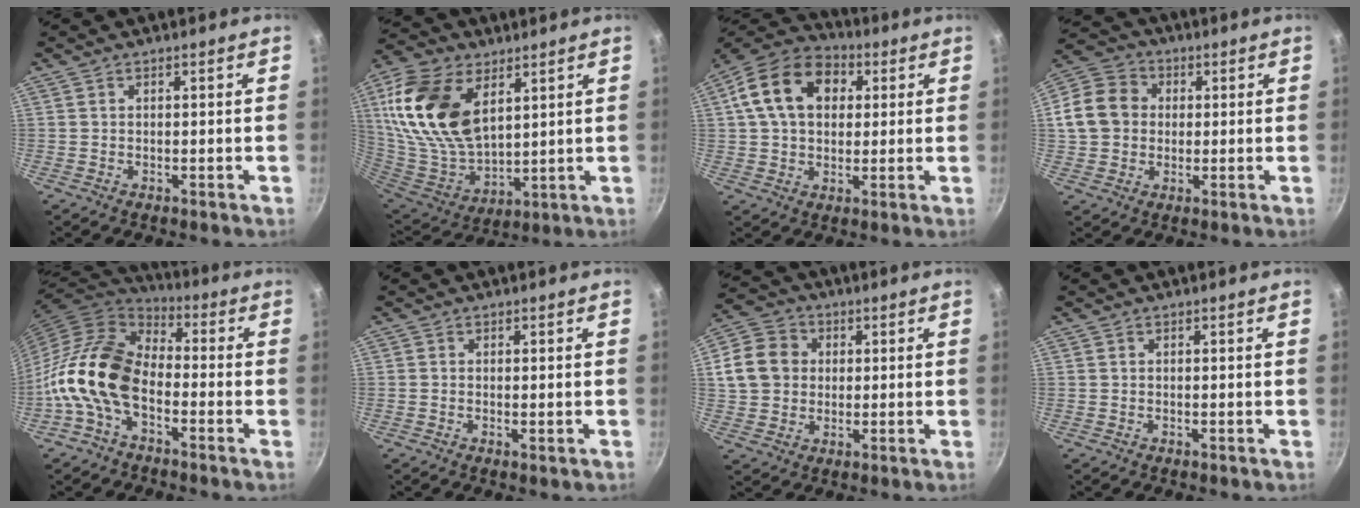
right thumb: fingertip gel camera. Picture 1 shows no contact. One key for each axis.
{"total": 21.6, "fx": 8.0, "fy": 12.9, "fz": 15.3, "tx": -0.286, "ty": -0.035, "tz": 0.162}
{"total": 16.3, "fx": 4.2, "fy": 11.7, "fz": 10.6, "tx": -0.165, "ty": 0.022, "tz": 0.056}
{"total": 11.6, "fx": 1.3, "fy": 9.9, "fz": 5.8, "tx": -0.082, "ty": 0.019, "tz": 0.008}
{"total": 15.3, "fx": -4.7, "fy": 9.4, "fz": 11.1, "tx": -0.191, "ty": 0.048, "tz": -0.115}
{"total": 0.9, "fx": -0.1, "fy": 0.1, "fz": 0.8, "tx": -0.015, "ty": -0.003, "tz": -0.003}
{"total": 11.0, "fx": 2.1, "fy": 9.5, "fz": 5.3, "tx": -0.071, "ty": 0.009, "tz": 0.027}
{"total": 0.0}